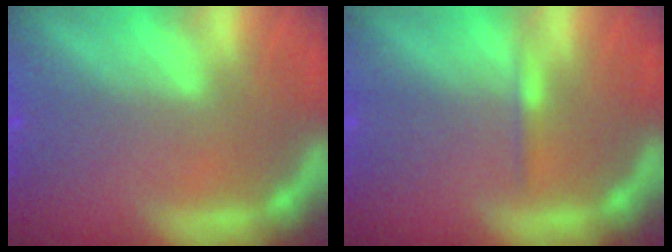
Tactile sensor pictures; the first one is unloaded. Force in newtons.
{"total": 0.9}